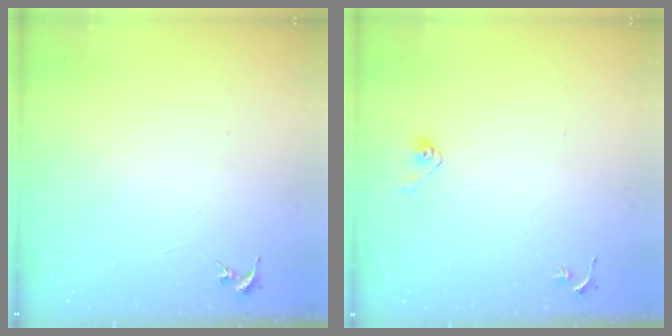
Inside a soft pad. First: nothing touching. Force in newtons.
{"total": 4.0, "press": 3.6, "slide": 1.8}